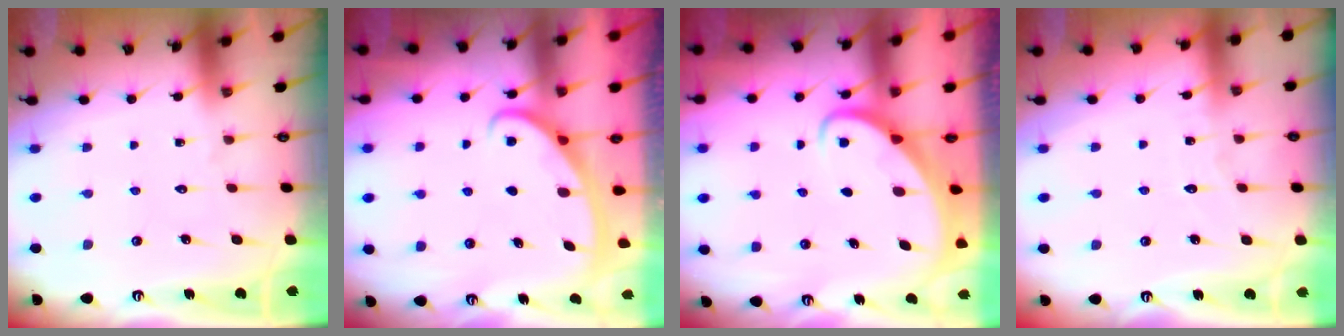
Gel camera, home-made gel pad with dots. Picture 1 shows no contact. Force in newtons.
{"total": 2.8, "press": 2.8, "slide": 0.4}
{"total": 2.6, "press": 2.6, "slide": 0.3}
{"total": 2.6, "press": 2.6, "slide": 0.3}